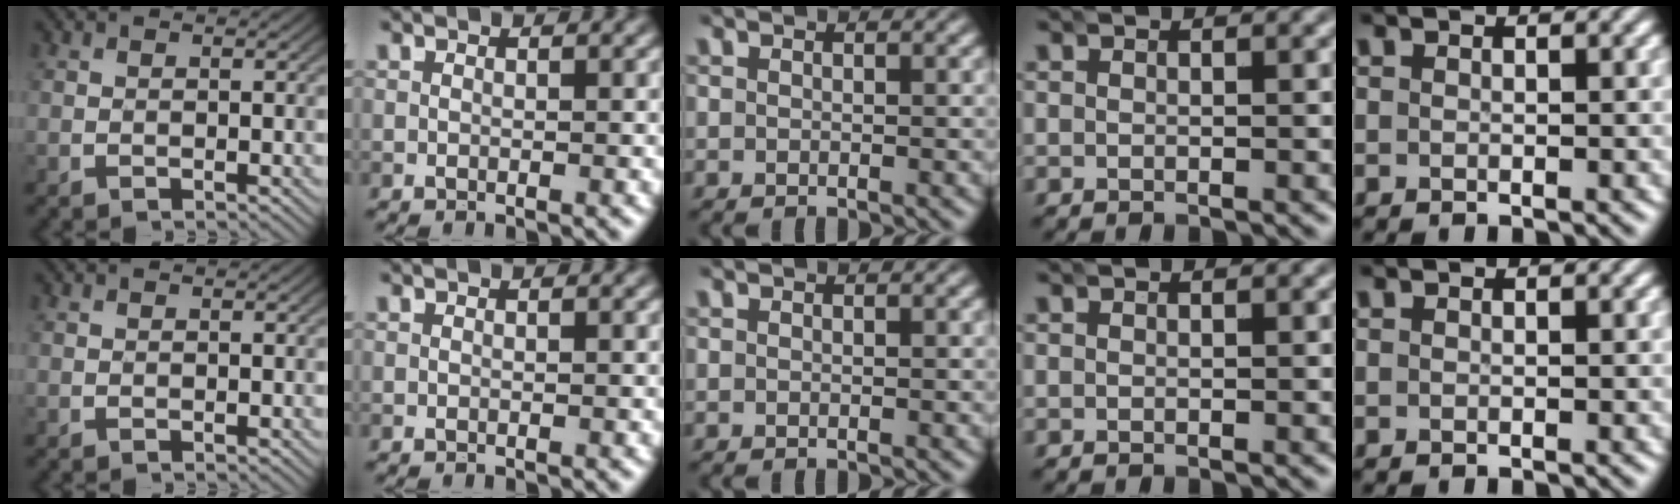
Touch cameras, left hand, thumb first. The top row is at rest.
{}